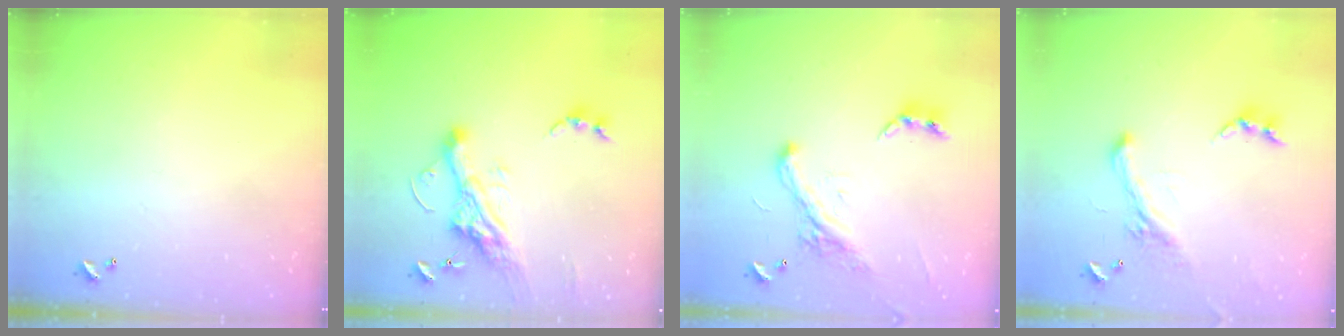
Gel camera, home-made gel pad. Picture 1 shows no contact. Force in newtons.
{"total": 12.9, "press": 12.8, "slide": 1.9}
{"total": 2.2, "press": 2.2, "slide": 0.1}
{"total": 2.5, "press": 2.0, "slide": 1.4}